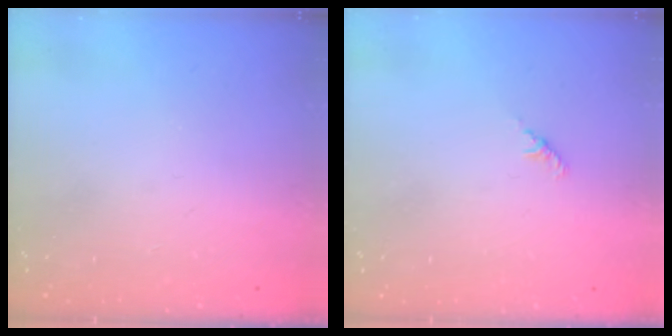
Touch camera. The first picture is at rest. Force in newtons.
{"total": 1.8, "press": 1.7, "slide": 0.6}